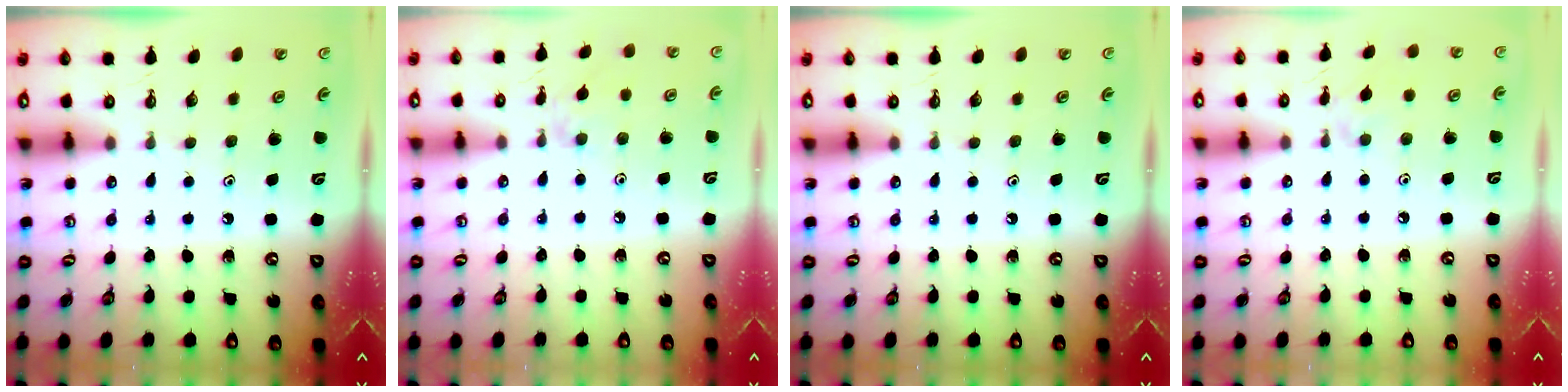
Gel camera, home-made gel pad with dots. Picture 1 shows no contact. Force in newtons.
{"total": 2.3, "press": 2.3, "slide": 0.4}
{"total": 0.0}
{"total": 1.9, "press": 1.8, "slide": 0.6}